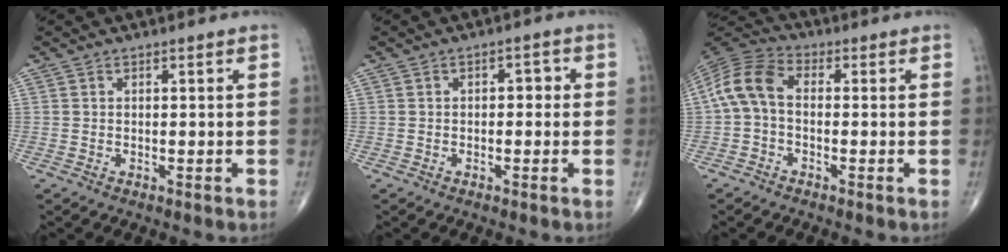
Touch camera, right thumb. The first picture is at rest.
{"total": 2.7, "force": [0.1, 1.6, 2.1], "torque": [-0.014, 0.010, -0.006]}
{"total": 8.7, "force": [-0.4, 5.4, 6.8], "torque": [-0.138, 0.026, -0.023]}